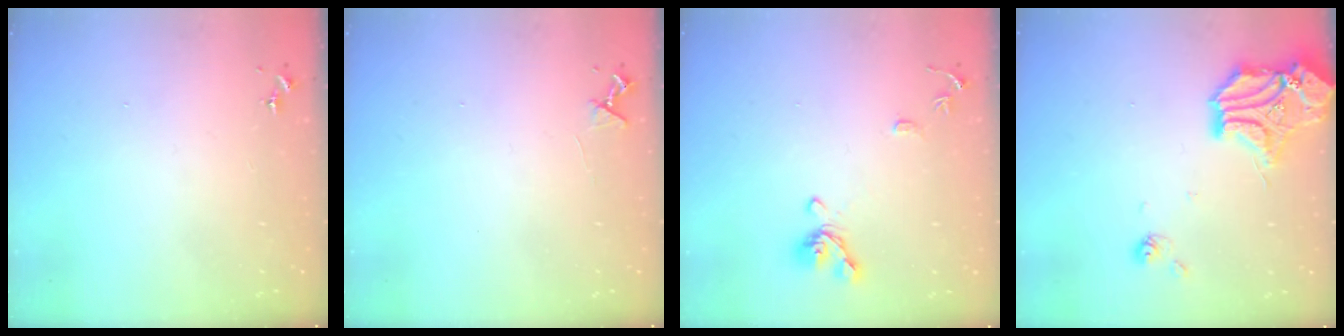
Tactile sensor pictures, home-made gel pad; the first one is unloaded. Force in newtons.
{"total": 4.2, "press": 4.1, "slide": 0.5}
{"total": 10.3, "press": 10.2, "slide": 1.5}
{"total": 16.4, "press": 15.9, "slide": 3.7}